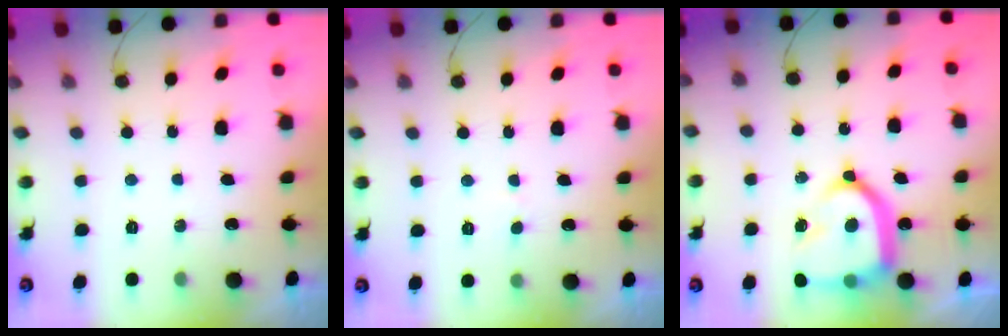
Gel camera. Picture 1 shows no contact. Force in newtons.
{"total": 2.1, "press": 2.1, "slide": 0.1}
{"total": 18.1, "press": 18.0, "slide": 1.8}